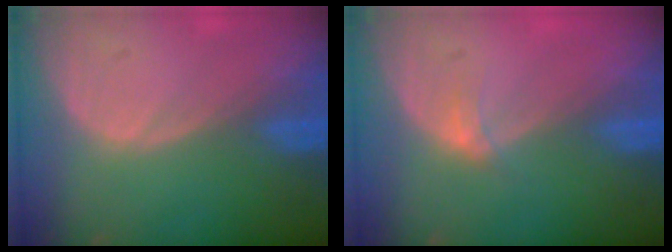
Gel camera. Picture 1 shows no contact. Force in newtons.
{"total": 1.6, "press": 1.3, "slide": 1.0}